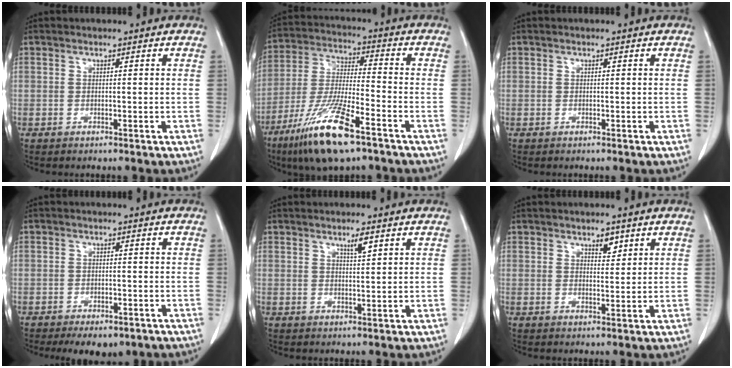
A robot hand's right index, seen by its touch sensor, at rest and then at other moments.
{"total": 15.0, "force": [-9.1, 2.0, 11.8], "torque": [-0.246, -0.036, -0.168]}
{"total": 0.0}
{"total": 6.6, "force": [-4.8, 3.3, 3.1], "torque": [-0.031, 0.000, -0.061]}
{"total": 2.1, "force": [1.3, 0.2, 1.6], "torque": [-0.032, -0.003, 0.025]}
{"total": 2.3, "force": [1.5, 0.9, 1.4], "torque": [-0.021, -0.005, 0.026]}